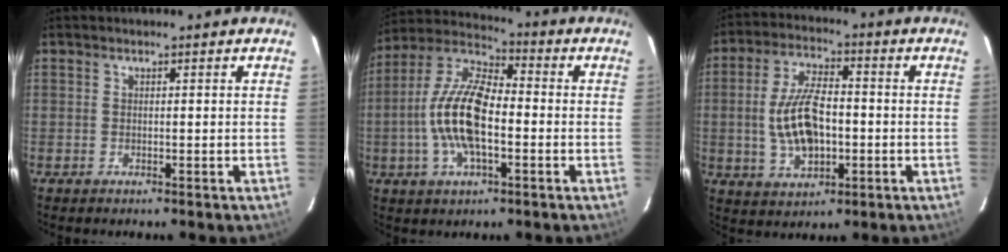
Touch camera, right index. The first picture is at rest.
{"total": 14.8, "force": [-2.6, 6.1, 13.2], "torque": [-0.272, 0.007, -0.057]}
{"total": 12.1, "force": [-1.4, 6.1, 10.3], "torque": [-0.208, 0.005, -0.017]}